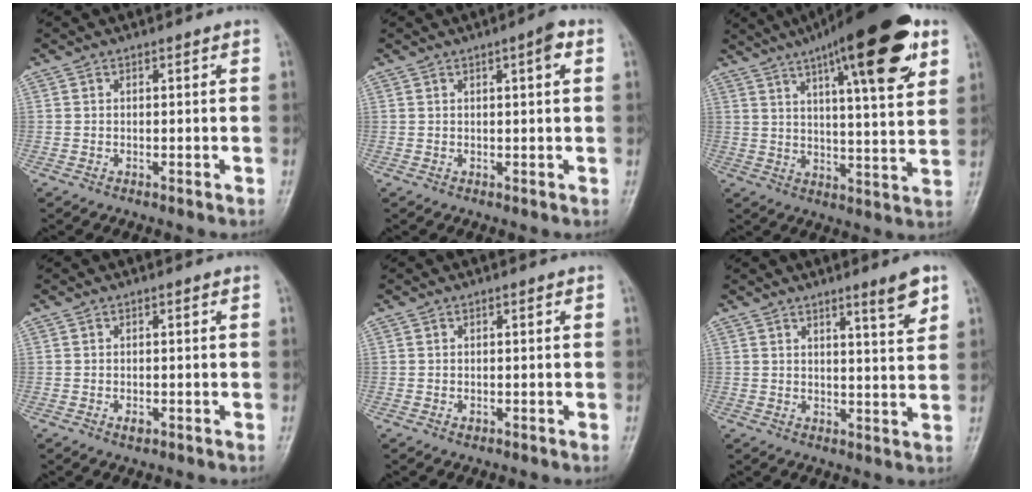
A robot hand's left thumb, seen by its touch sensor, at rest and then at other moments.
{"total": 3.1, "force": [1.3, 0.6, 2.8], "torque": [-0.037, 0.000, 0.016]}
{"total": 22.1, "force": [11.6, 5.5, 18.0], "torque": [-0.250, -0.021, 0.169]}
{"total": 1.3, "force": [-0.4, 0.8, 1.0], "torque": [-0.012, -0.002, -0.006]}
{"total": 0.7, "force": [-0.1, 0.5, 0.5], "torque": [-0.003, 0.000, 0.000]}
{"total": 6.1, "force": [3.8, 0.6, 4.7], "torque": [-0.062, -0.029, 0.057]}